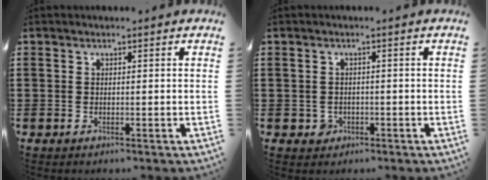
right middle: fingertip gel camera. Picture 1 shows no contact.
{"total": 1.3, "force": [-0.5, 1.1, 0.3], "torque": [-0.011, 0.004, -0.012]}